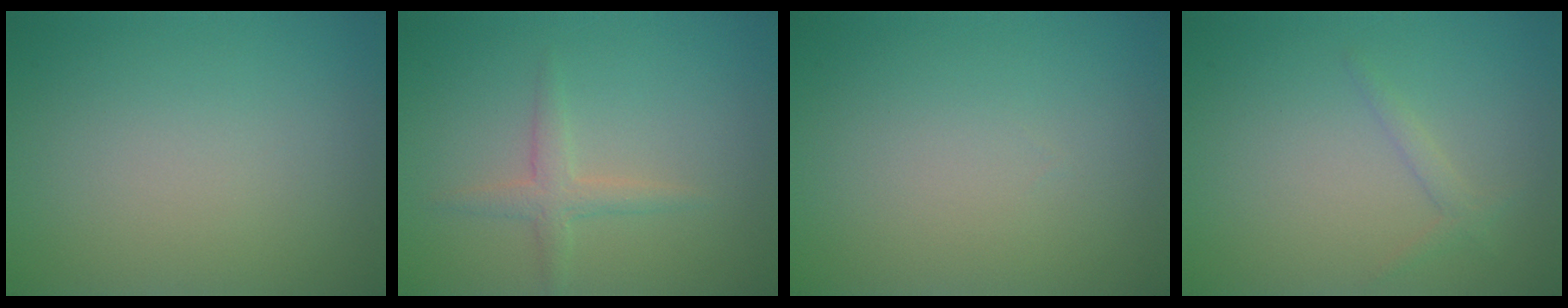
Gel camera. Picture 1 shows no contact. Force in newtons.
{"total": 1.9, "press": 1.9, "slide": 0.1}
{"total": 0.0}
{"total": 1.1, "press": 1.1, "slide": 0.1}